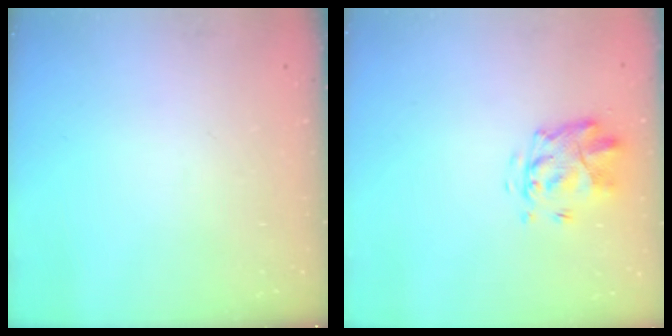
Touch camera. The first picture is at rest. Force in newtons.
{"total": 3.8, "press": 3.4, "slide": 1.7}